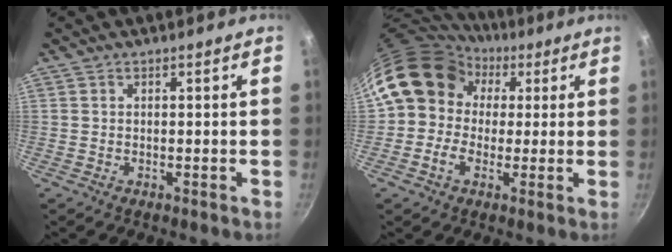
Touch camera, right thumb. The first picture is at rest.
{"total": 13.1, "force": [3.5, 10.9, 6.3], "torque": [-0.092, 0.016, 0.044]}